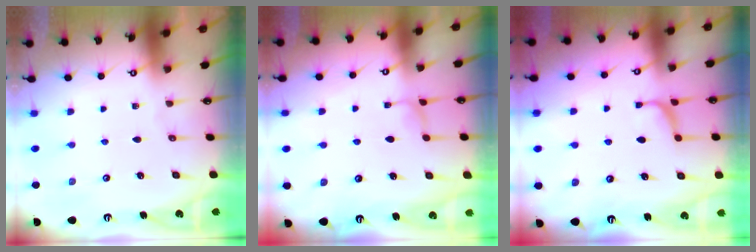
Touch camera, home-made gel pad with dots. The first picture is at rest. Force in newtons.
{"total": 0.8, "press": 0.0, "slide": 0.8}
{"total": 1.7, "press": 1.6, "slide": 0.5}